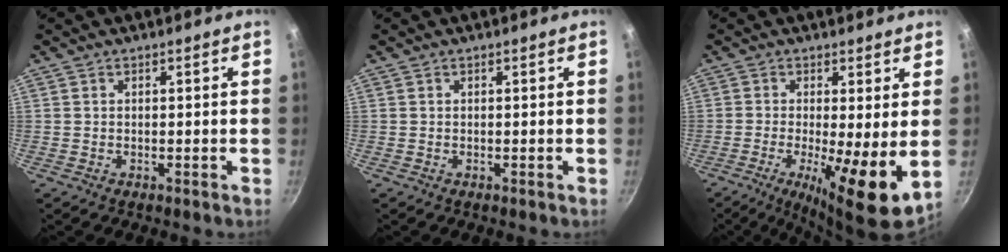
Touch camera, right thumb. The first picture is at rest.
{"total": 0.0}
{"total": 11.0, "force": [-1.2, 2.3, 10.7], "torque": [-0.176, -0.018, -0.019]}